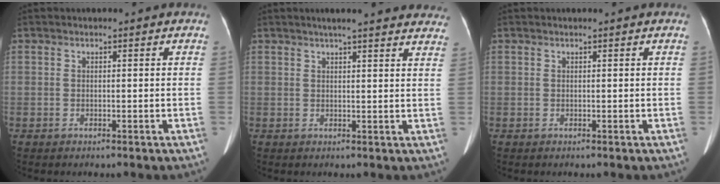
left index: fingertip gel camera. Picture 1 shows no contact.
{"total": 16.7, "force": [15.0, 2.0, 7.1], "torque": [-0.079, 0.011, 0.167]}
{"total": 0.0}